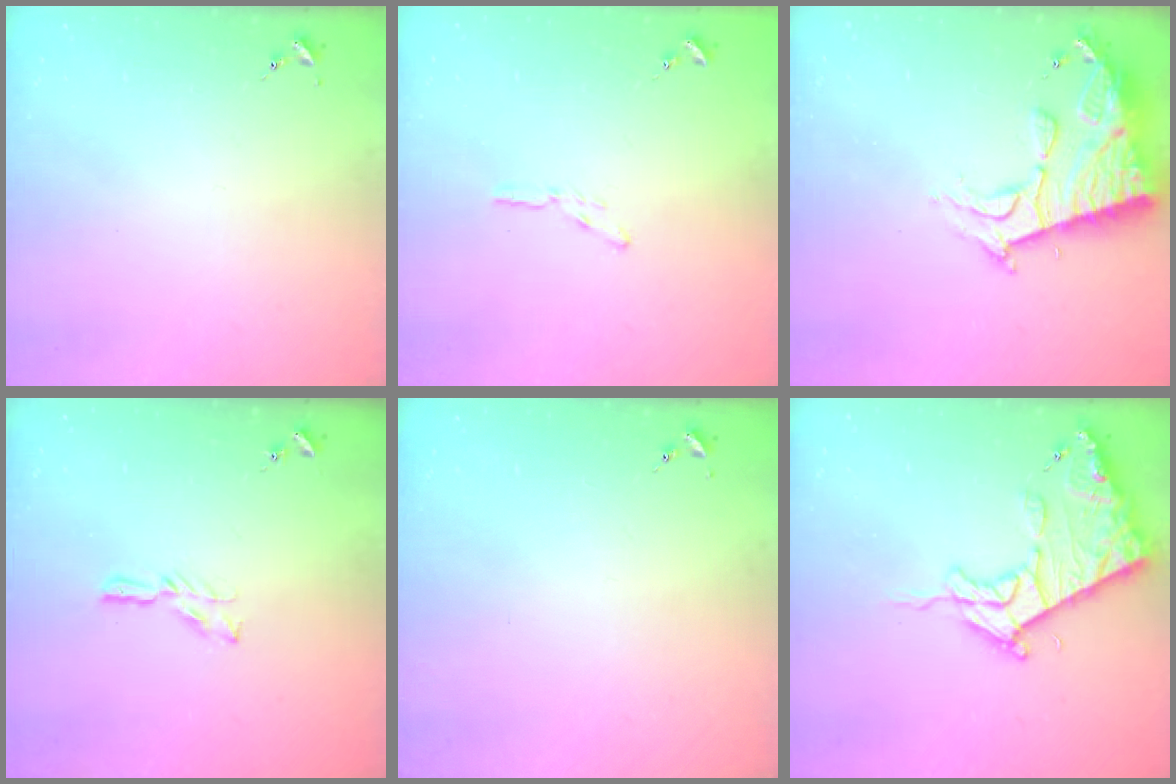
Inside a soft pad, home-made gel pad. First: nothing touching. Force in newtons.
{"total": 3.4, "press": 3.4, "slide": 0.2}
{"total": 14.6, "press": 14.6, "slide": 1.3}
{"total": 5.2, "press": 5.2, "slide": 0.4}
{"total": 0.0}
{"total": 14.9, "press": 14.8, "slide": 1.3}